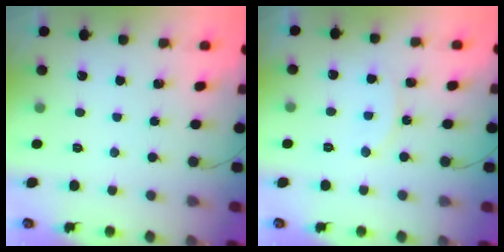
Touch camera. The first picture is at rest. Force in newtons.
{"total": 6.8, "press": 6.8, "slide": 0.2}